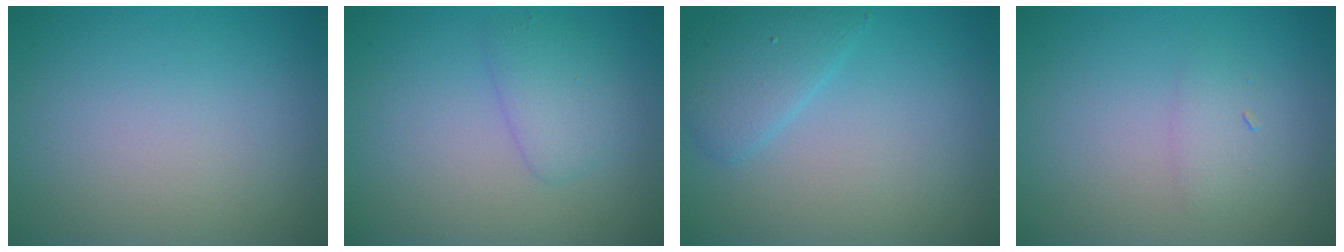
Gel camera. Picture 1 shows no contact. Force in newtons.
{"total": 2.2, "press": 2.2, "slide": 0.2}
{"total": 2.7, "press": 2.7, "slide": 0.2}
{"total": 1.3, "press": 1.3, "slide": 0.1}